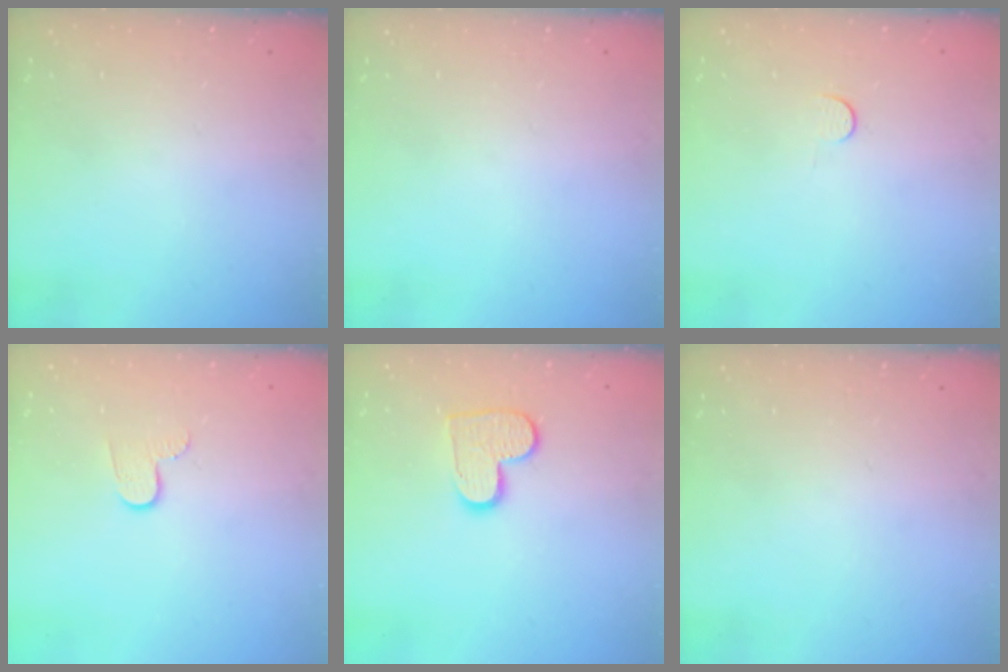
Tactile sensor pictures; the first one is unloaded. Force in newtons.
{"total": 0.0}
{"total": 2.8, "press": 2.8, "slide": 0.4}
{"total": 4.6, "press": 4.6, "slide": 0.5}
{"total": 9.9, "press": 9.9, "slide": 0.3}
{"total": 0.0}